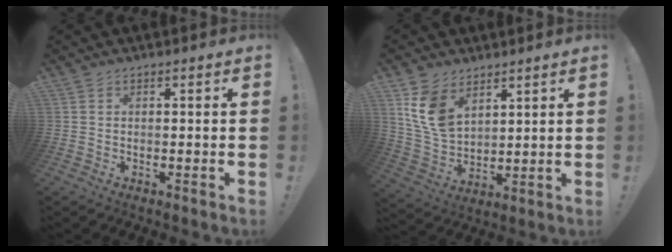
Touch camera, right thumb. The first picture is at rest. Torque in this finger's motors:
{"motor_torque": [1.13, 1.19, 0.26, 0.44, 0.09]}